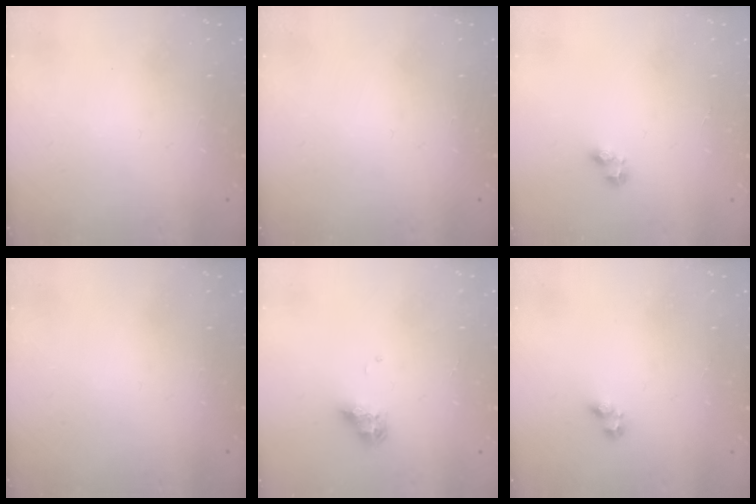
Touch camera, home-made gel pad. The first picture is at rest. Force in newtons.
{"total": 0.0}
{"total": 2.6, "press": 2.6, "slide": 0.2}
{"total": 0.0}
{"total": 7.8, "press": 7.8, "slide": 0.8}
{"total": 3.1, "press": 3.1, "slide": 0.3}